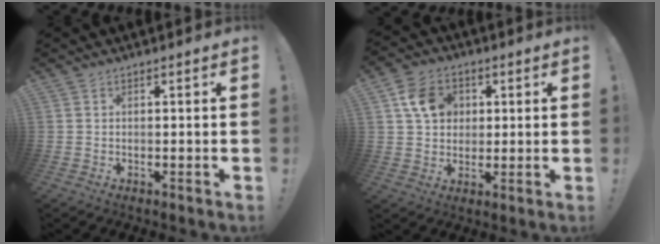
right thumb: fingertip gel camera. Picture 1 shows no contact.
{"total": 10.9, "force": [3.6, 8.9, 5.1], "torque": [-0.078, 0.003, 0.073]}